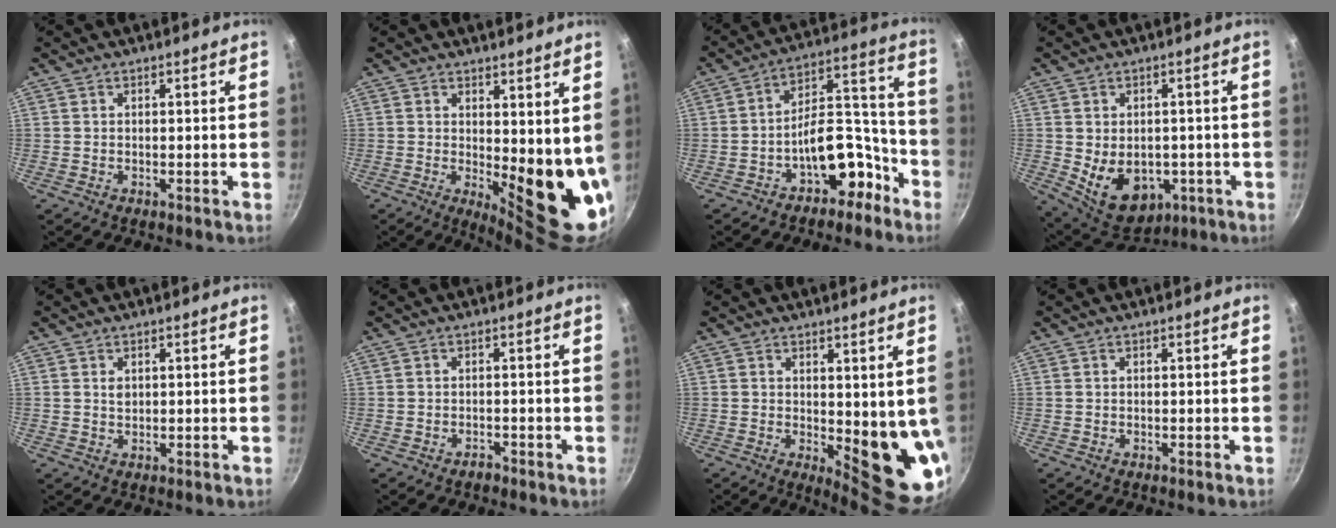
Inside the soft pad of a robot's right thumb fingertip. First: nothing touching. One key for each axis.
{"total": 12.7, "fx": 2.3, "fy": 4.9, "fz": 11.5, "tx": -0.125, "ty": -0.040, "tz": 0.042}
{"total": 12.9, "fx": -6.8, "fy": 7.1, "fz": 8.3, "tx": -0.069, "ty": 0.100, "tz": -0.094}
{"total": 11.8, "fx": -2.3, "fy": 8.4, "fz": 7.9, "tx": -0.092, "ty": -0.009, "tz": -0.008}
{"total": 1.5, "fx": 0.5, "fy": 1.1, "fz": 0.9, "tx": -0.013, "ty": 0.000, "tz": 0.008}
{"total": 1.1, "fx": -0.9, "fy": 0.6, "fz": 0.4, "tx": -0.008, "ty": 0.011, "tz": -0.013}
{"total": 11.6, "fx": 1.2, "fy": 4.8, "fz": 10.5, "tx": -0.104, "ty": -0.028, "tz": 0.030}
{"total": 0.0}